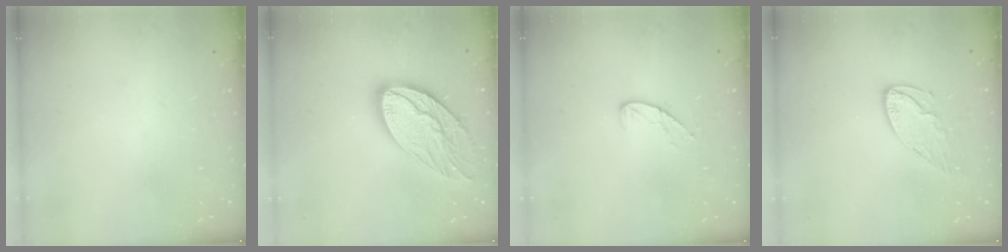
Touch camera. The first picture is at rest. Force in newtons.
{"total": 17.5, "press": 17.4, "slide": 1.5}
{"total": 7.2, "press": 7.2, "slide": 0.6}
{"total": 8.2, "press": 8.2, "slide": 0.3}